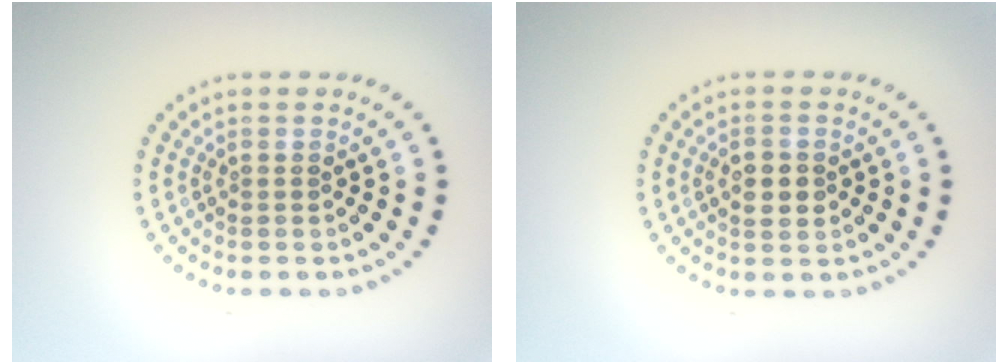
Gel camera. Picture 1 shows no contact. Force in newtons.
{"total": 2.0, "press": 2.0, "slide": 0.1}